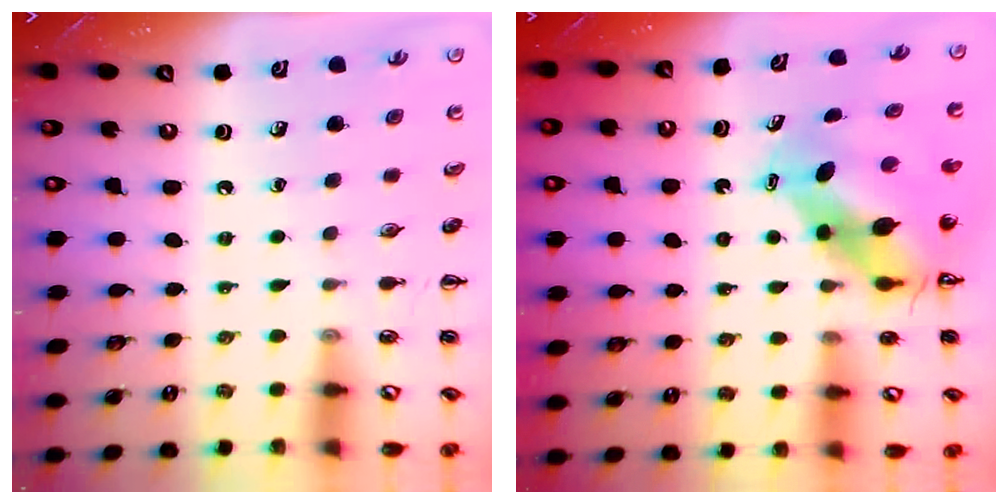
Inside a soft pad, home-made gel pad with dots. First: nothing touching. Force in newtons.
{"total": 7.3, "press": 7.1, "slide": 1.9}